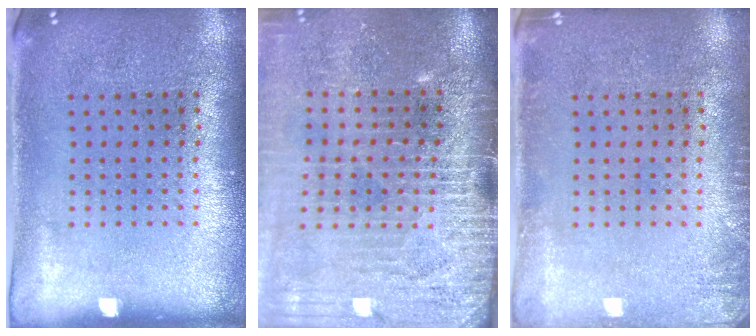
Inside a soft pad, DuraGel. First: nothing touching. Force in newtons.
{"total": 4.2, "press": 3.6, "slide": 2.1}
{"total": 1.4, "press": 1.3, "slide": 0.2}